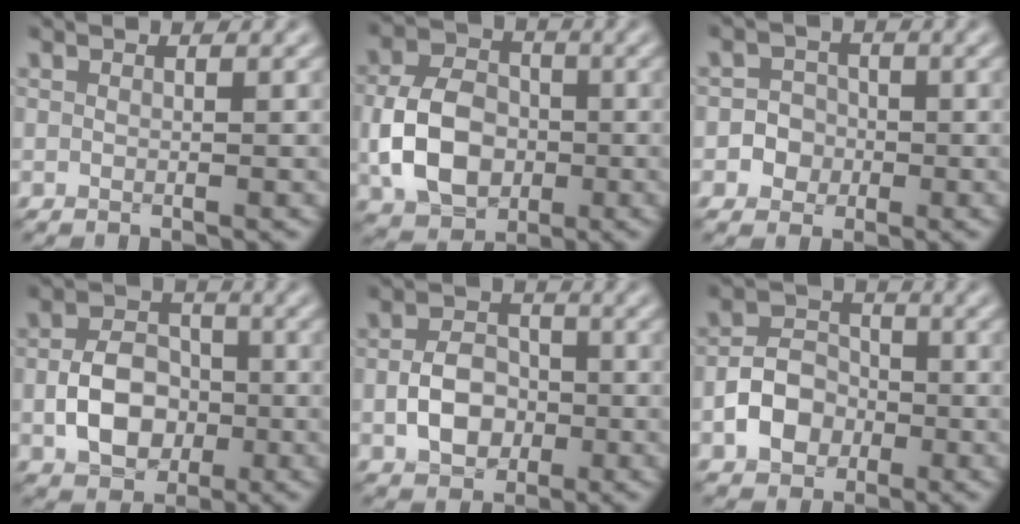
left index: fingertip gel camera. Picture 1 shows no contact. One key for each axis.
{"total": 7.5, "fx": -1.7, "fy": 5.5, "fz": 4.9, "tx": -0.097, "ty": 0.005, "tz": -0.041}
{"total": 3.3, "fx": -1.1, "fy": 3.0, "fz": 0.6, "tx": 0.014, "ty": 0.010, "tz": -0.035}
{"total": 5.8, "fx": -1.4, "fy": 4.2, "fz": 3.7, "tx": -0.067, "ty": 0.000, "tz": -0.025}
{"total": 4.6, "fx": -1.2, "fy": 3.3, "fz": 2.9, "tx": -0.051, "ty": 0.002, "tz": -0.023}
{"total": 4.4, "fx": -1.7, "fy": 3.3, "fz": 2.3, "tx": -0.040, "ty": 0.004, "tz": -0.035}